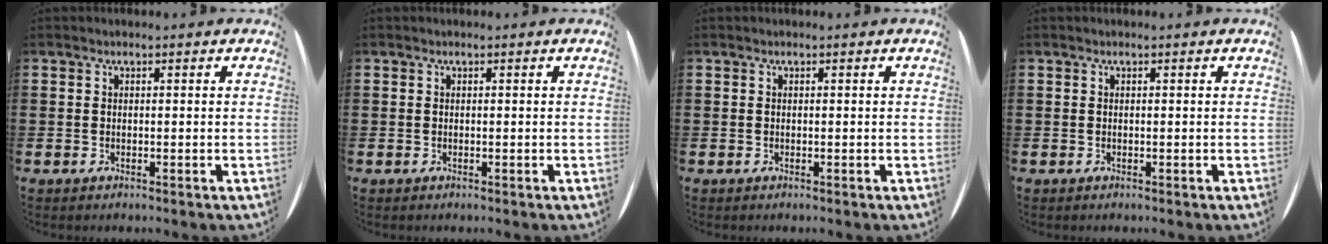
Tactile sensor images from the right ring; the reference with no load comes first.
{"total": 0.0}
{"total": 0.0}
{"total": 0.0}